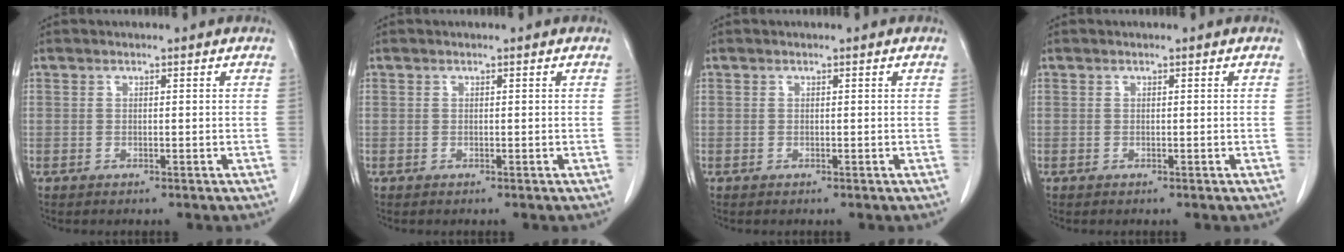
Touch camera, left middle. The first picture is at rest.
{"total": 0.0}
{"total": 0.0}
{"total": 0.0}